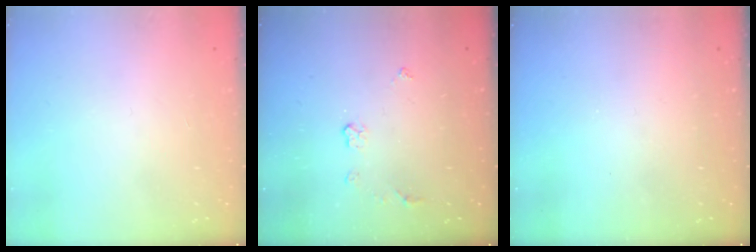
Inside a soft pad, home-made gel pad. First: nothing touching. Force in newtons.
{"total": 3.4, "press": 3.4, "slide": 0.4}
{"total": 0.0}